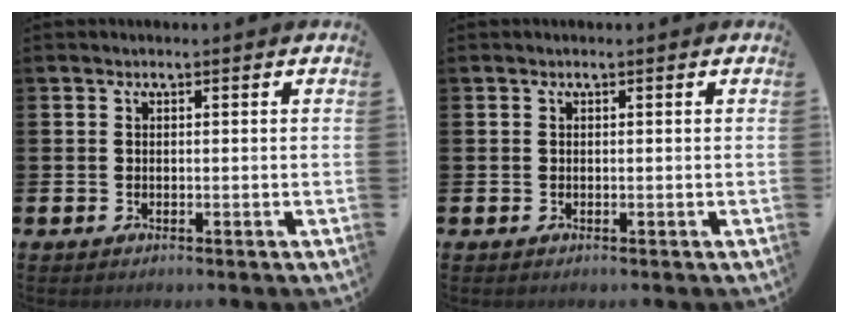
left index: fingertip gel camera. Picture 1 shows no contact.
{"total": 0.0}